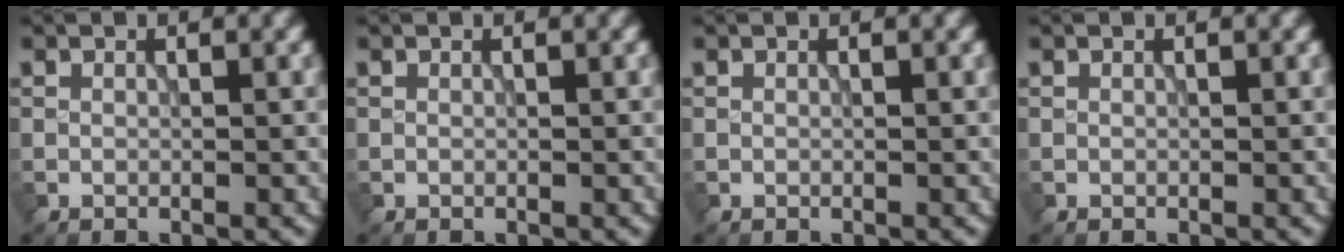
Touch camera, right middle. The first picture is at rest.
{"total": 0.0}
{"total": 0.0}
{"total": 0.0}